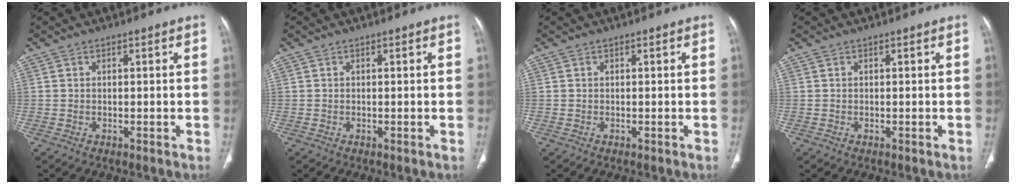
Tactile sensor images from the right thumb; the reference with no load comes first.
{"total": 0.0}
{"total": 0.0}
{"total": 0.0}